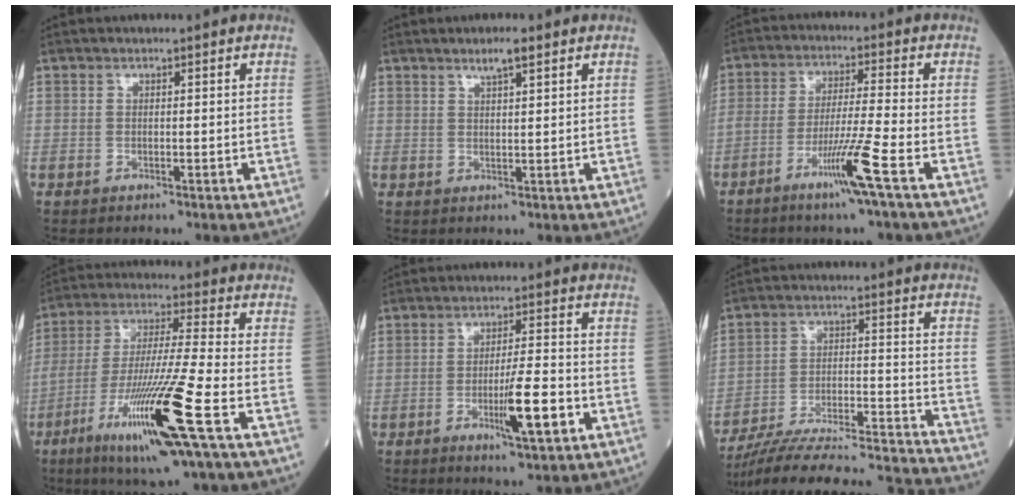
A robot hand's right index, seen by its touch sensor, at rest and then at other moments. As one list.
[{"total": 2.8, "force": [1.9, 0.1, 2.0], "torque": [-0.040, 0.001, 0.036]}, {"total": 8.0, "force": [-4.2, -1.6, 6.6], "torque": [-0.125, -0.013, -0.081]}, {"total": 16.7, "force": [-7.3, -0.8, 15.0], "torque": [-0.311, -0.031, -0.132]}, {"total": 9.1, "force": [-3.4, 0.6, 8.4], "torque": [-0.142, -0.009, -0.052]}, {"total": 26.1, "force": [-24.4, 0.3, 9.2], "torque": [-0.093, -0.010, -0.347]}]